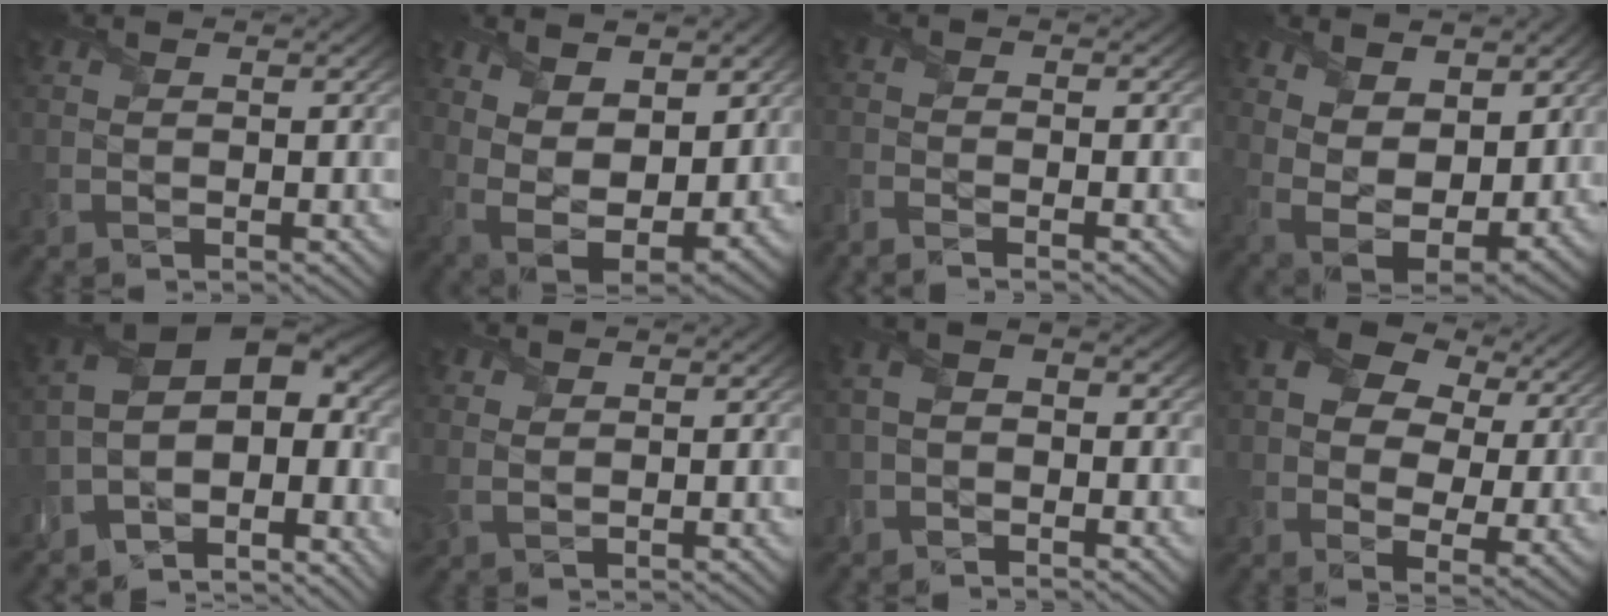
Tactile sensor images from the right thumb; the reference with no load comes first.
{"total": 11.5, "force": [3.8, 6.4, 8.7], "torque": [-0.172, 0.001, 0.066]}
{"total": 2.6, "force": [-2.2, 0.3, 1.4], "torque": [-0.037, -0.003, -0.050]}
{"total": 10.1, "force": [3.9, 5.8, 7.3], "torque": [-0.161, -0.005, 0.064]}
{"total": 12.8, "force": [-5.0, 6.4, 9.9], "torque": [-0.186, -0.013, -0.071]}
{"total": 2.2, "force": [1.6, 1.2, 0.9], "torque": [-0.027, 0.002, 0.035]}
{"total": 3.0, "force": [-1.3, 2.0, 1.8], "torque": [-0.033, 0.010, -0.027]}
{"total": 13.7, "force": [5.2, 8.9, 9.0], "torque": [-0.185, 0.016, 0.095]}